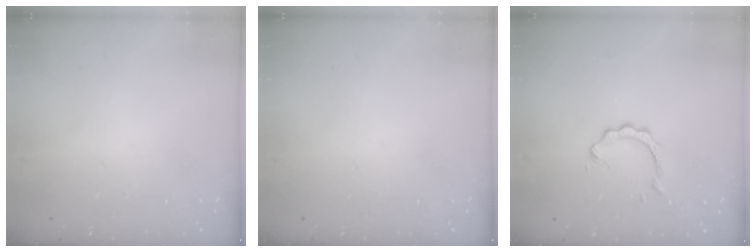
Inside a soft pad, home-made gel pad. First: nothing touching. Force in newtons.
{"total": 0.0}
{"total": 2.1, "press": 2.1, "slide": 0.2}